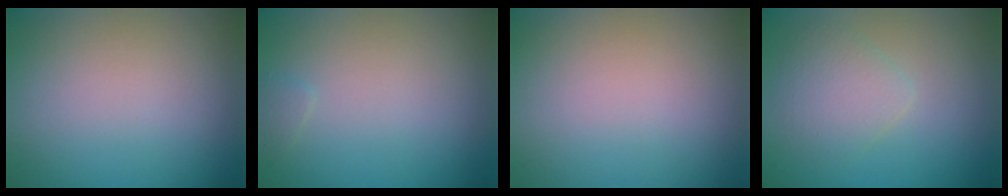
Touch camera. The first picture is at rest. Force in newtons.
{"total": 0.5, "press": 0.5, "slide": 0.0}
{"total": 0.0}
{"total": 2.6, "press": 2.5, "slide": 0.1}